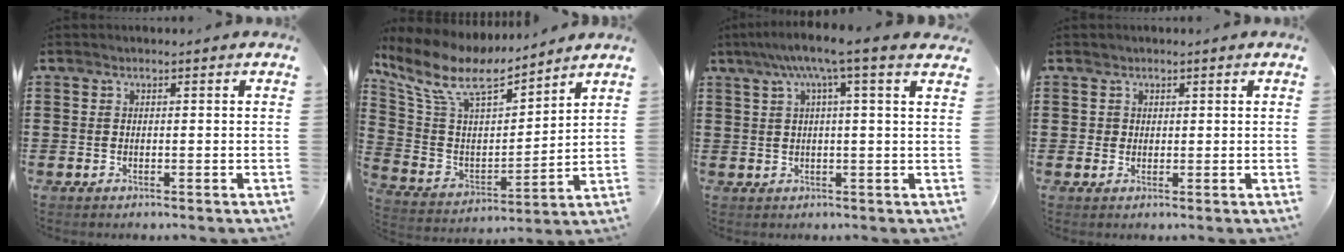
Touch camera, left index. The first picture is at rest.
{"total": 10.1, "force": [7.7, 3.4, 5.5], "torque": [-0.142, -0.040, 0.131]}
{"total": 5.7, "force": [3.2, -0.5, 4.8], "torque": [-0.101, -0.005, 0.050]}
{"total": 1.6, "force": [0.8, 1.4, 0.0], "torque": [-0.006, 0.006, 0.015]}